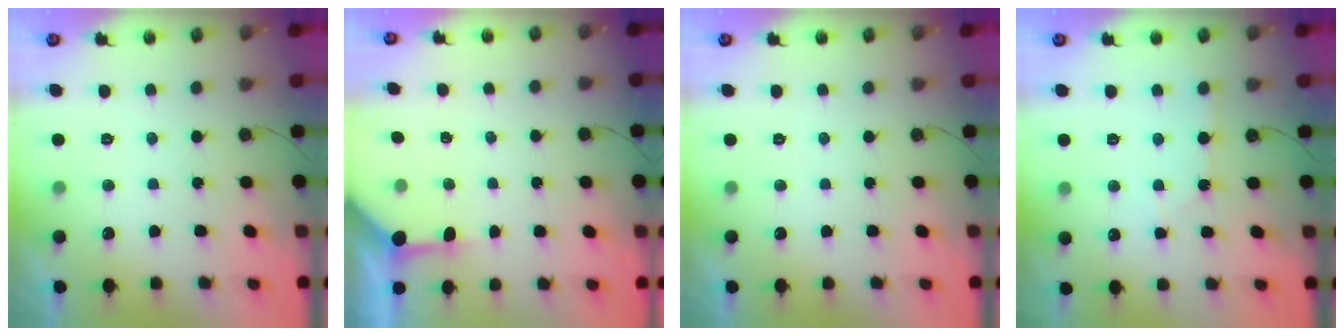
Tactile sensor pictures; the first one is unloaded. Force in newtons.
{"total": 3.6, "press": 3.5, "slide": 0.5}
{"total": 0.0}
{"total": 3.0, "press": 3.0, "slide": 0.4}